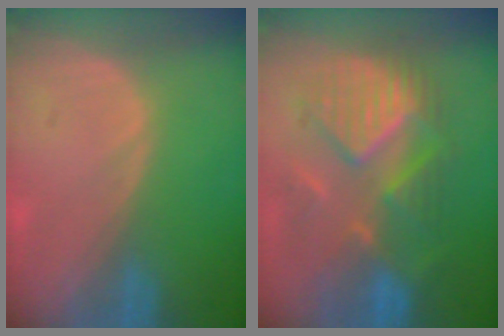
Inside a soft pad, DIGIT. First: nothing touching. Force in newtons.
{"total": 9.8, "press": 9.3, "slide": 3.1}